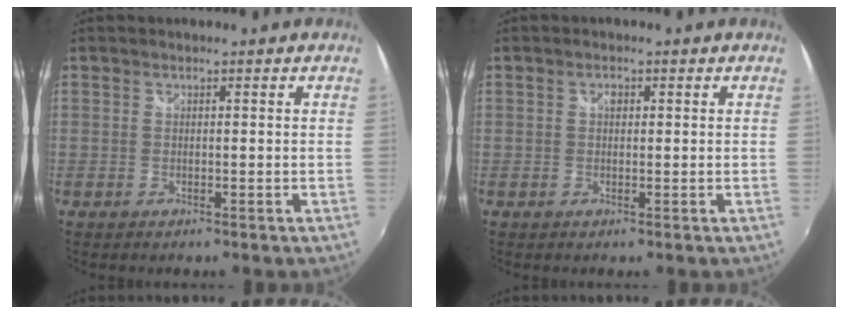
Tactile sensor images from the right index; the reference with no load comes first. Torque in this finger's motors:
{"motor_torque": [0.35, 0.02, 0.16, 0.03]}